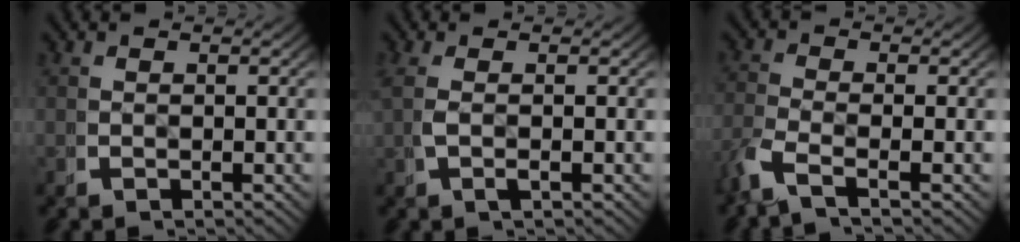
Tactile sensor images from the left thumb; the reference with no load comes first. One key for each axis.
{"total": 1.9, "fx": 0.3, "fy": 0.0, "fz": 1.8, "tx": -0.049, "ty": 0.001, "tz": 0.009}
{"total": 3.7, "fx": -2.0, "fy": 0.9, "fz": 2.9, "tx": -0.081, "ty": -0.013, "tz": -0.033}